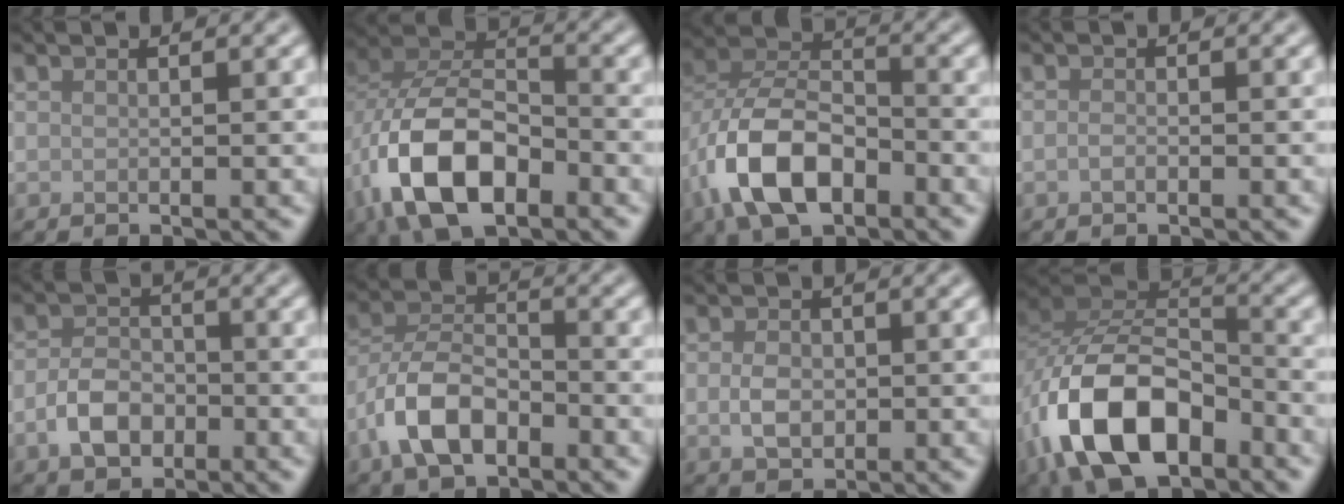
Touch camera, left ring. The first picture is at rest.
{"total": 10.7, "force": [-4.2, 6.2, 7.6], "torque": [-0.159, -0.002, -0.081]}
{"total": 8.7, "force": [-3.7, 5.1, 6.0], "torque": [-0.122, 0.005, -0.077]}
{"total": 0.7, "force": [-0.4, 0.3, 0.5], "torque": [-0.013, -0.001, -0.008]}
{"total": 3.8, "force": [-1.7, 2.5, 2.3], "torque": [-0.041, 0.005, -0.037]}
{"total": 6.5, "force": [-3.4, 3.5, 4.4], "torque": [-0.078, 0.005, -0.073]}
{"total": 2.6, "force": [-0.3, 1.9, 1.7], "torque": [-0.034, -0.003, -0.008]}
{"total": 11.7, "force": [-5.7, 6.3, 8.1], "torque": [-0.166, 0.004, -0.113]}